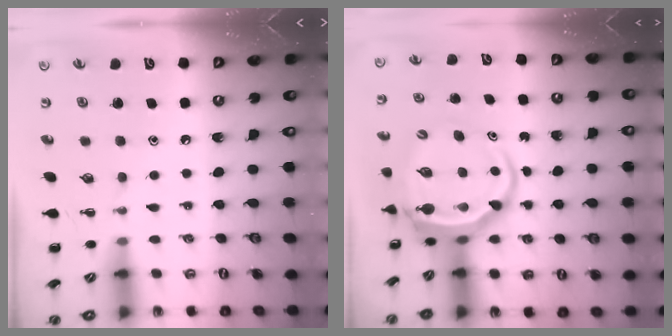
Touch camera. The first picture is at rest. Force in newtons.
{"total": 5.9, "press": 5.8, "slide": 1.1}